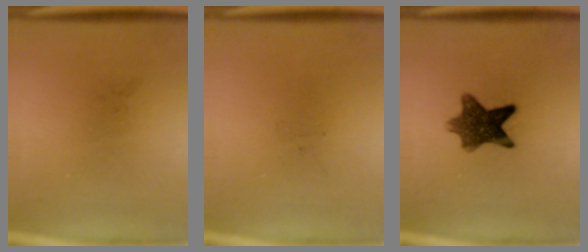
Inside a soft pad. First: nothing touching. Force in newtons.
{"total": 0.0}
{"total": 8.9}